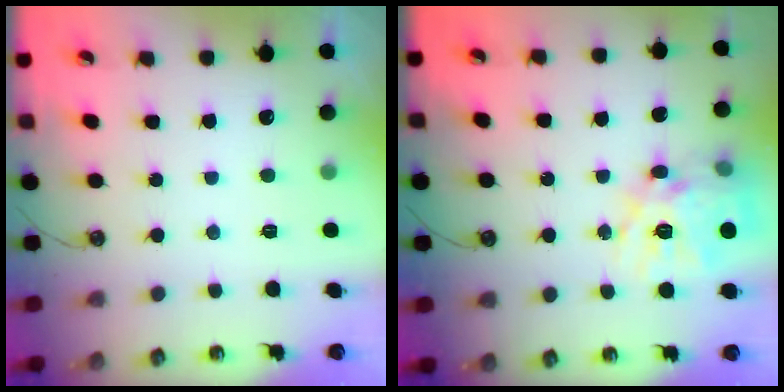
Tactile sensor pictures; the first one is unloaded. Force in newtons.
{"total": 18.0, "press": 17.9, "slide": 1.7}